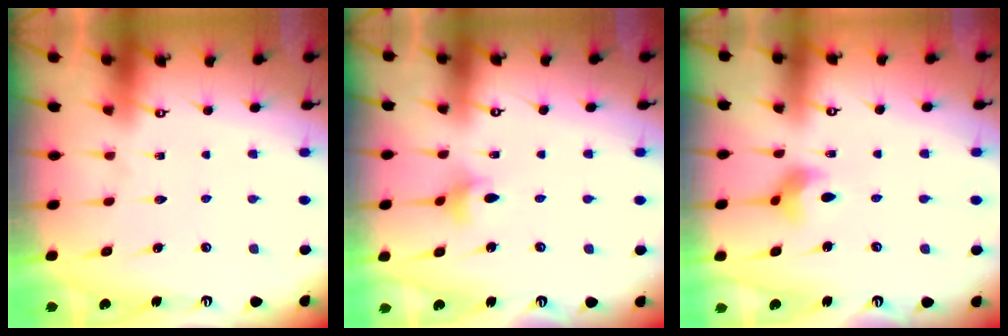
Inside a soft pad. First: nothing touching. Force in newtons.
{"total": 4.4, "press": 4.3, "slide": 0.4}
{"total": 5.0, "press": 5.0, "slide": 0.6}